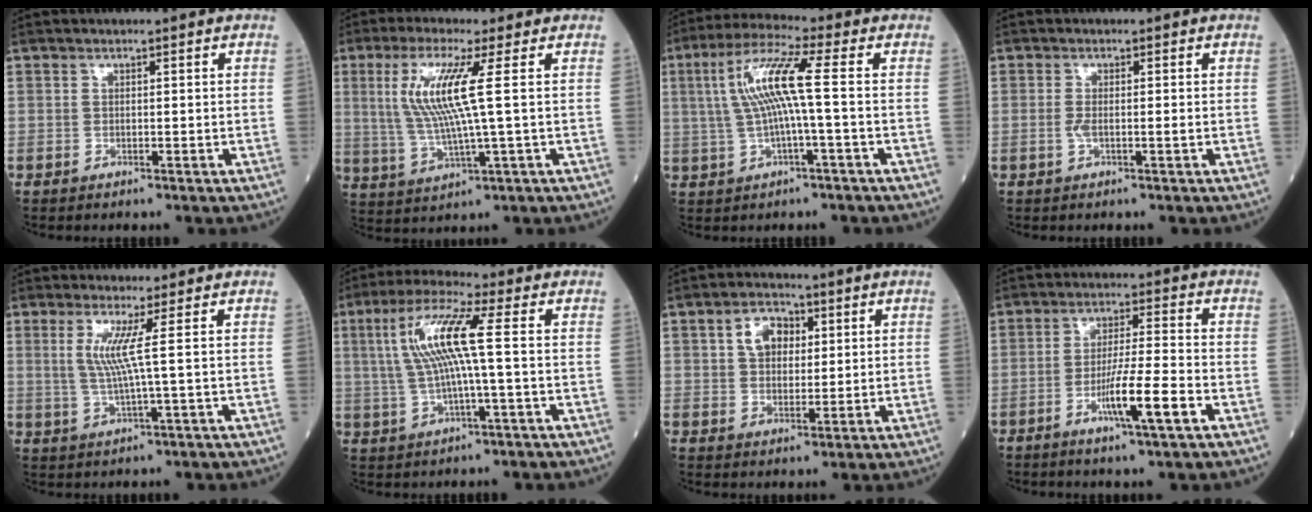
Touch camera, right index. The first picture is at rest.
{"total": 9.5, "force": [2.0, -0.6, 9.3], "torque": [-0.203, -0.003, 0.040]}
{"total": 9.5, "force": [0.8, 0.1, 9.4], "torque": [-0.193, 0.023, 0.013]}
{"total": 1.6, "force": [-0.3, 0.2, 1.6], "torque": [-0.031, -0.001, -0.007]}
{"total": 4.5, "force": [1.0, -1.2, 4.2], "torque": [-0.091, -0.004, 0.024]}
{"total": 10.2, "force": [1.4, 0.2, 10.1], "torque": [-0.212, 0.020, 0.025]}
{"total": 5.6, "force": [1.9, 3.7, 3.8], "torque": [-0.067, 0.015, 0.034]}
{"total": 8.3, "force": [-3.5, -0.3, 7.5], "torque": [-0.136, -0.009, -0.064]}